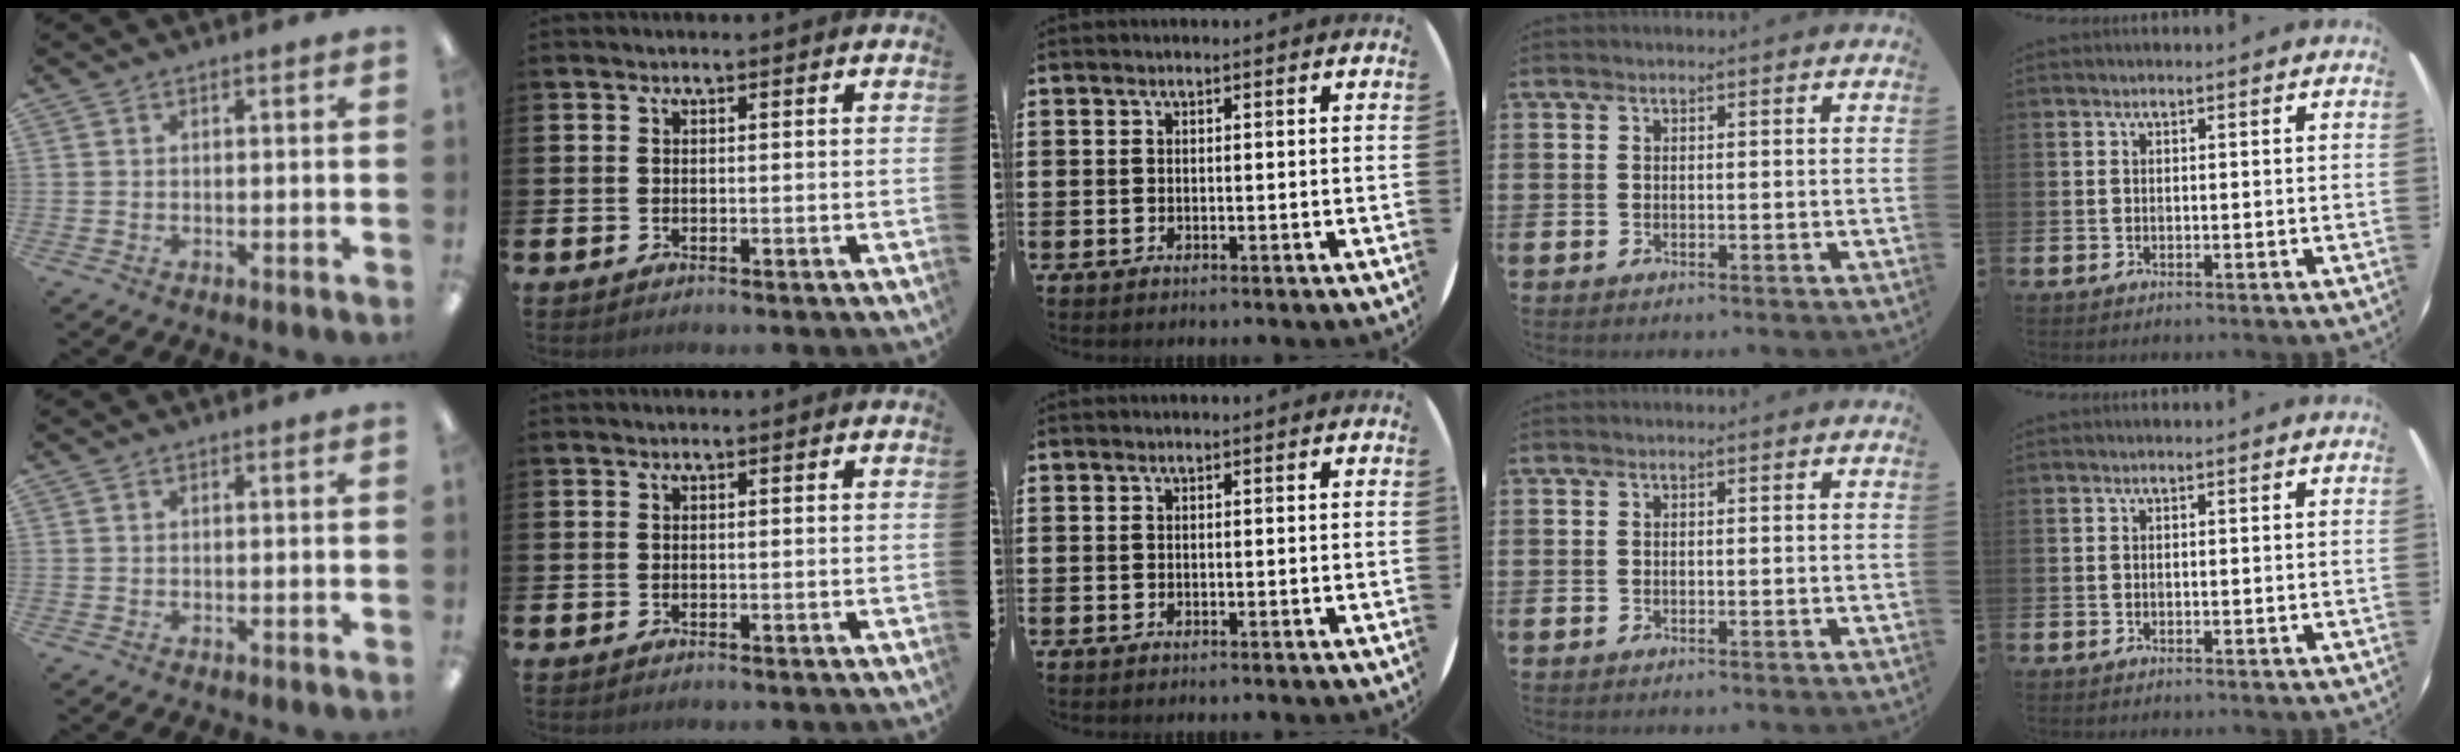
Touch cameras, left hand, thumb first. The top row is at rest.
{}